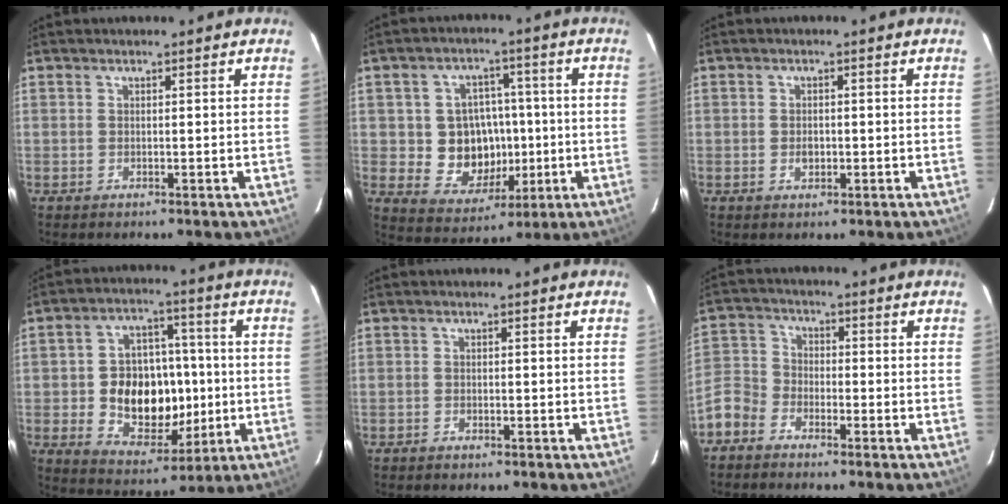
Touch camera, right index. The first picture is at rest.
{"total": 11.1, "force": [-0.8, 9.9, 5.0], "torque": [-0.108, 0.015, 0.006]}
{"total": 1.9, "force": [-0.4, 1.4, 1.2], "torque": [-0.020, 0.003, -0.007]}
{"total": 15.0, "force": [-1.8, 11.2, 9.8], "torque": [-0.203, 0.016, -0.009]}
{"total": 0.9, "force": [-0.8, 0.3, 0.2], "torque": [-0.010, 0.001, -0.016]}
{"total": 7.0, "force": [-4.7, 4.8, 2.1], "torque": [-0.048, 0.015, -0.109]}